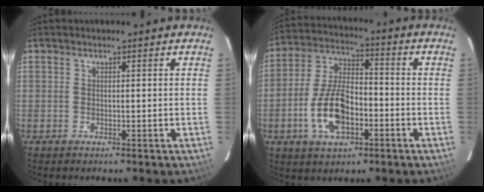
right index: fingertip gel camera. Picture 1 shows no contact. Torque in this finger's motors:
{"motor_torque": [1.81, -0.33, 0.94, 0.12]}